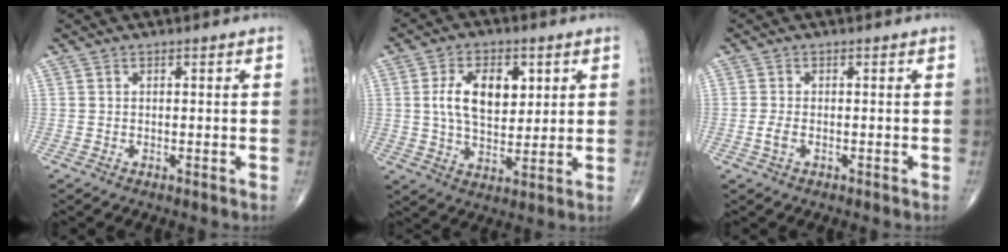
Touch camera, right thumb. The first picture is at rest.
{"total": 11.4, "force": [2.7, 6.8, 8.8], "torque": [-0.125, -0.007, 0.050]}
{"total": 2.0, "force": [-0.6, 1.1, 1.5], "torque": [-0.036, 0.005, -0.013]}